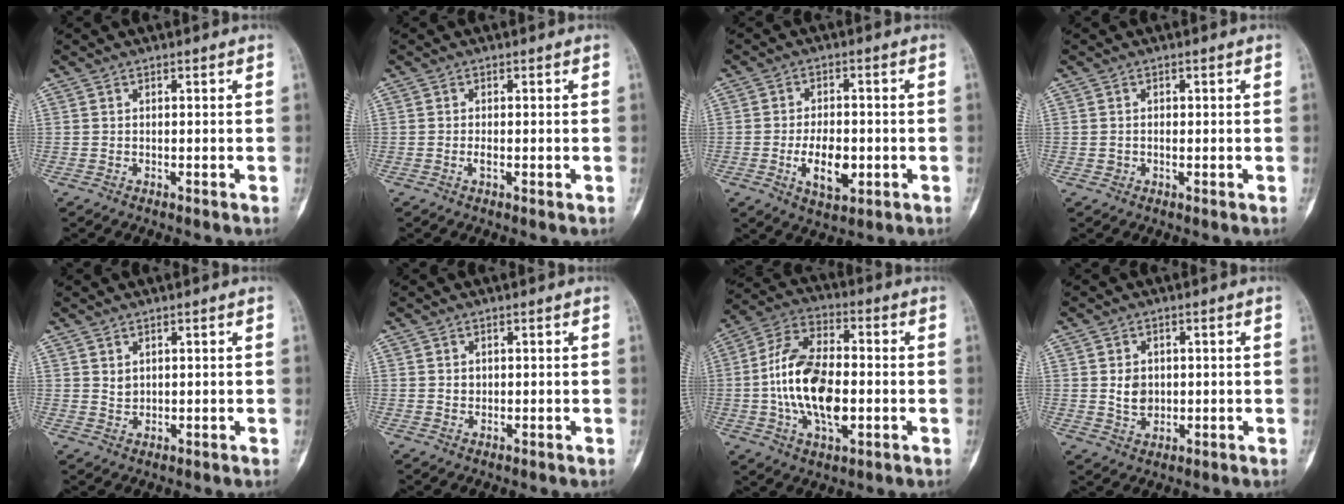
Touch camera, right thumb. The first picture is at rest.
{"total": 1.4, "force": [-0.2, 0.5, 1.2], "torque": [-0.019, 0.001, -0.005]}
{"total": 8.1, "force": [-1.9, 4.4, 6.6], "torque": [-0.102, 0.002, -0.027]}
{"total": 0.9, "force": [0.0, 0.9, 0.1], "torque": [0.003, 0.003, -0.001]}
{"total": 1.8, "force": [0.8, 1.3, 0.9], "torque": [-0.012, -0.009, 0.021]}
{"total": 1.1, "force": [0.3, 1.0, 0.5], "torque": [-0.004, 0.000, 0.007]}
{"total": 16.8, "force": [-1.7, 8.8, 14.2], "torque": [-0.267, 0.019, -0.035]}
{"total": 4.6, "force": [0.4, 3.7, 2.7], "torque": [-0.029, -0.004, 0.014]}